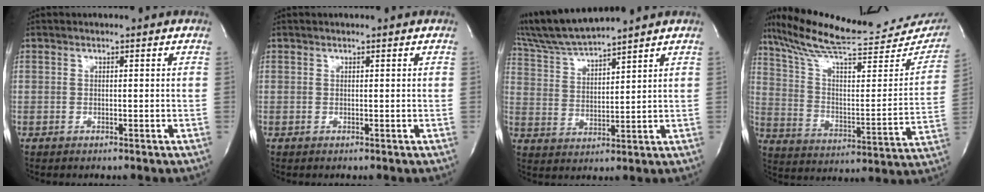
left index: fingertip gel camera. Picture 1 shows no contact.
{"total": 0.6, "force": [0.5, 0.0, 0.3], "torque": [-0.007, 0.004, 0.010]}
{"total": 10.0, "force": [9.3, -0.6, 3.7], "torque": [-0.079, 0.017, 0.182]}
{"total": 27.6, "force": [24.6, 4.9, 11.6], "torque": [-0.192, -0.041, 0.343]}